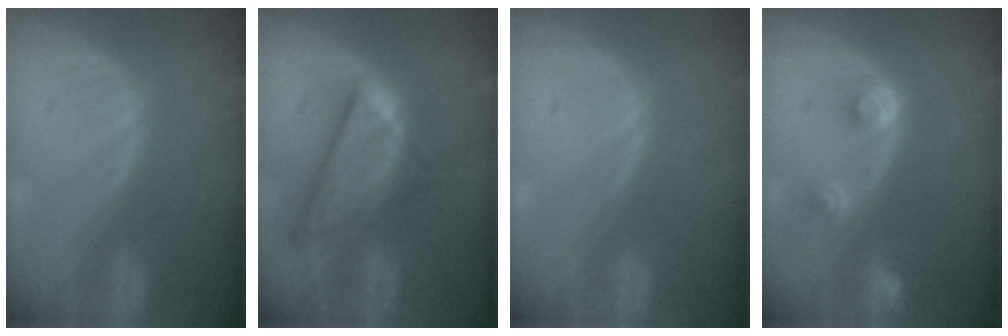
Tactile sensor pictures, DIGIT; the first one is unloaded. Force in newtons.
{"total": 8.5, "press": 7.3, "slide": 4.5}
{"total": 0.0}
{"total": 2.9, "press": 2.7, "slide": 1.0}